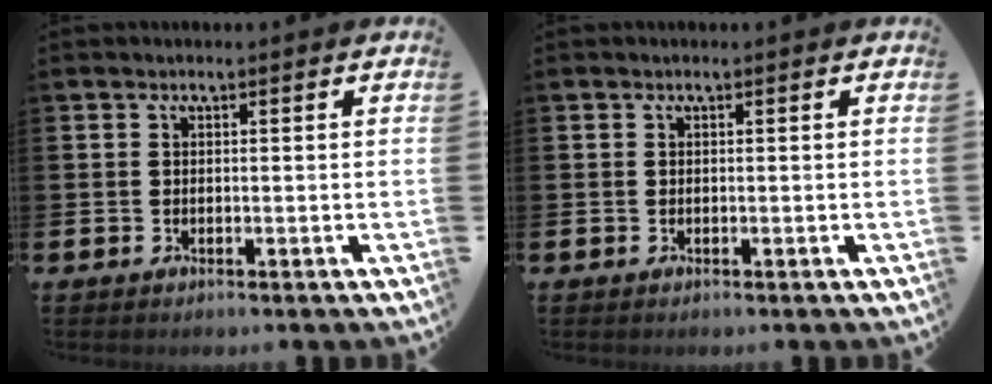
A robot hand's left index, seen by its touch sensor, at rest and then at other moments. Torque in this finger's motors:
{"motor_torque": [-0.01, 0.00, 0.04, 0.00]}